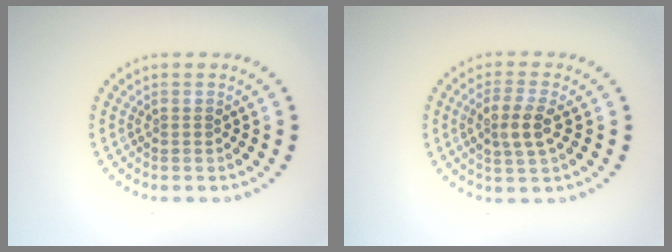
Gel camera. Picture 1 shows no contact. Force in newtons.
{"total": 3.0, "press": 2.8, "slide": 0.9}